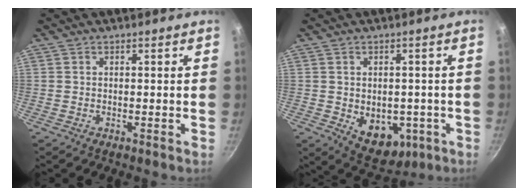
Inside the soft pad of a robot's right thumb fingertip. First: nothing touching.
{"total": 10.0, "force": [-2.9, 6.8, 6.6], "torque": [-0.069, 0.006, -0.024]}